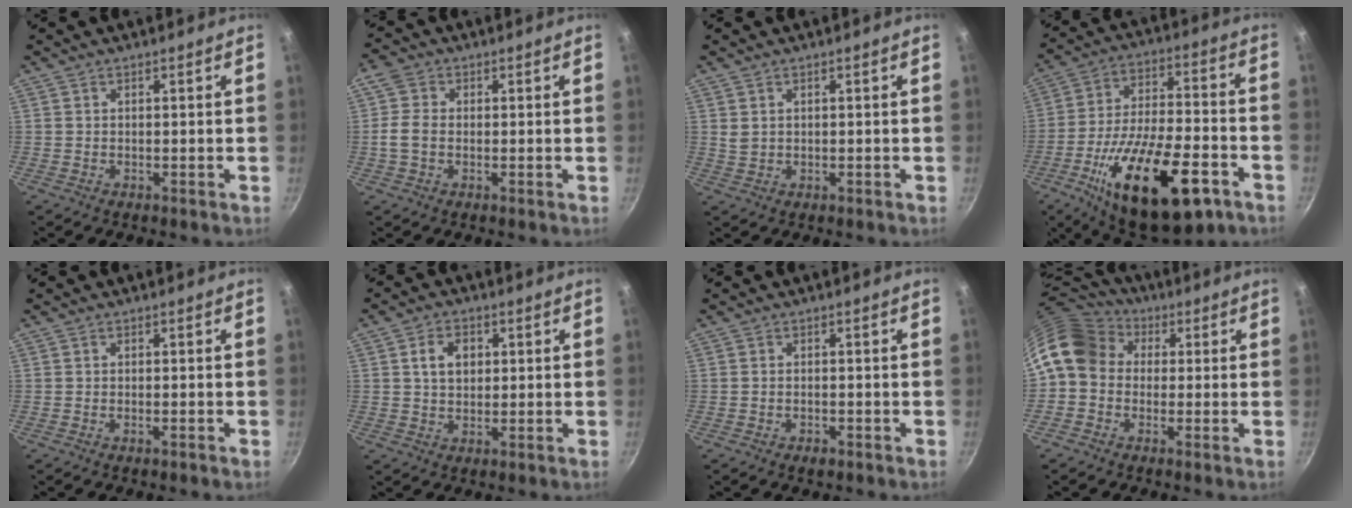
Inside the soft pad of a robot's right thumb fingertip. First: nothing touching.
{"total": 4.4, "force": [-0.3, 3.3, 2.9], "torque": [-0.053, 0.008, -0.016]}
{"total": 1.7, "force": [0.7, 1.2, 1.0], "torque": [-0.017, -0.001, 0.016]}
{"total": 26.1, "force": [-11.8, 10.8, 20.7], "torque": [-0.323, 0.034, -0.180]}
{"total": 0.8, "force": [-0.5, 0.2, 0.7], "torque": [-0.015, 0.004, -0.012]}
{"total": 5.5, "force": [1.3, 4.1, 3.5], "torque": [-0.042, 0.003, 0.021]}
{"total": 1.5, "force": [-0.9, 0.8, 0.8], "torque": [-0.019, 0.003, -0.014]}
{"total": 12.1, "force": [1.6, 10.0, 6.7], "torque": [-0.111, 0.032, 0.006]}